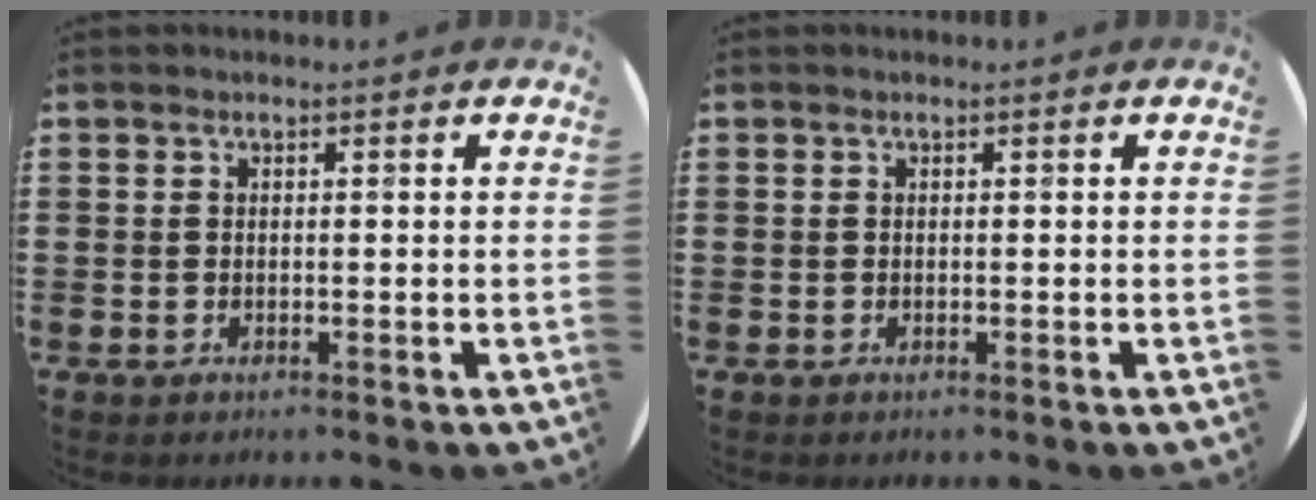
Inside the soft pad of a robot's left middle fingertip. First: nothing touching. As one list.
[{"total": 0.0}]